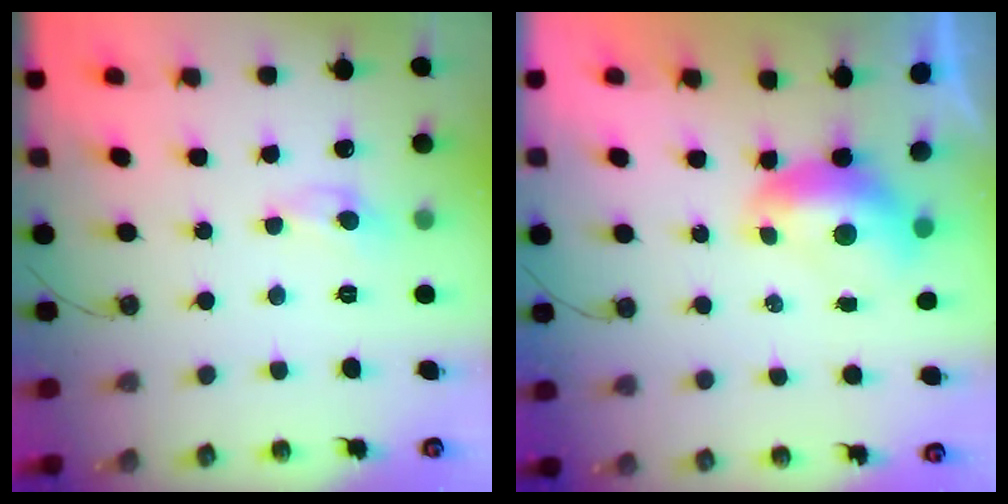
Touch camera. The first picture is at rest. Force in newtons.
{"total": 1.3, "press": 1.0, "slide": 0.8}